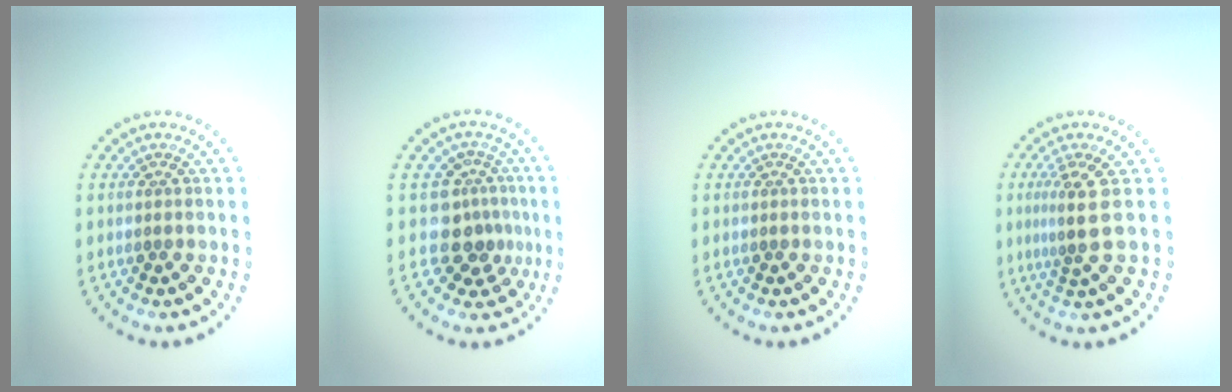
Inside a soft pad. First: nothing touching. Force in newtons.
{"total": 3.2, "press": 2.4, "slide": 2.0}
{"total": 0.0}
{"total": 2.9, "press": 2.1, "slide": 2.0}